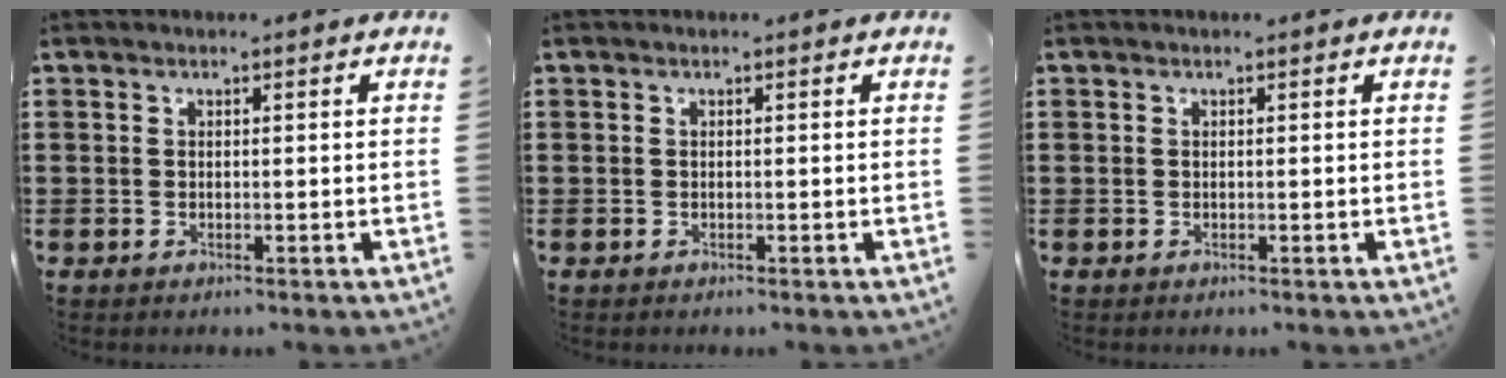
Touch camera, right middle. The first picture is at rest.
{"total": 0.0}
{"total": 0.0}